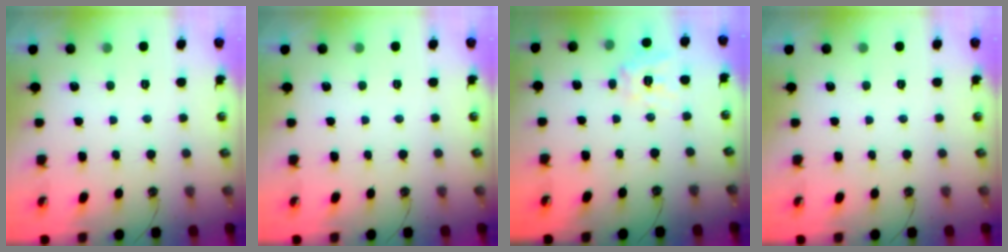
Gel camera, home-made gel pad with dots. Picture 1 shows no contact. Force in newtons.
{"total": 0.0}
{"total": 11.9, "press": 11.8, "slide": 1.1}
{"total": 0.0}